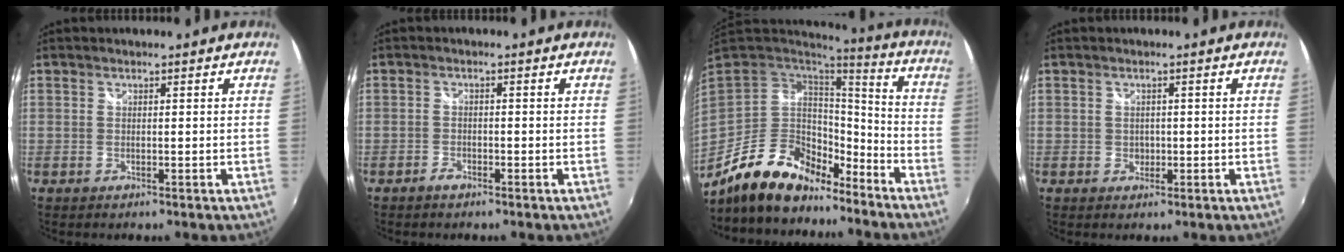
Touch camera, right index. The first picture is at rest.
{"total": 1.7, "force": [-1.4, 0.8, 0.6], "torque": [-0.014, 0.000, -0.028]}
{"total": 17.5, "force": [-12.5, 8.4, 9.0], "torque": [-0.185, -0.002, -0.209]}
{"total": 1.5, "force": [-0.3, 1.4, 0.4], "torque": [-0.004, -0.001, -0.005]}